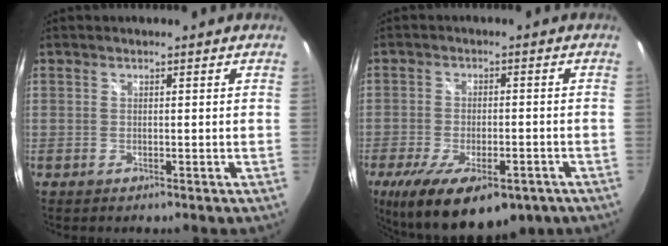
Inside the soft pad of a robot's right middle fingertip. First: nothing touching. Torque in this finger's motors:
{"motor_torque": [1.42, -0.72, 0.29, 0.21]}